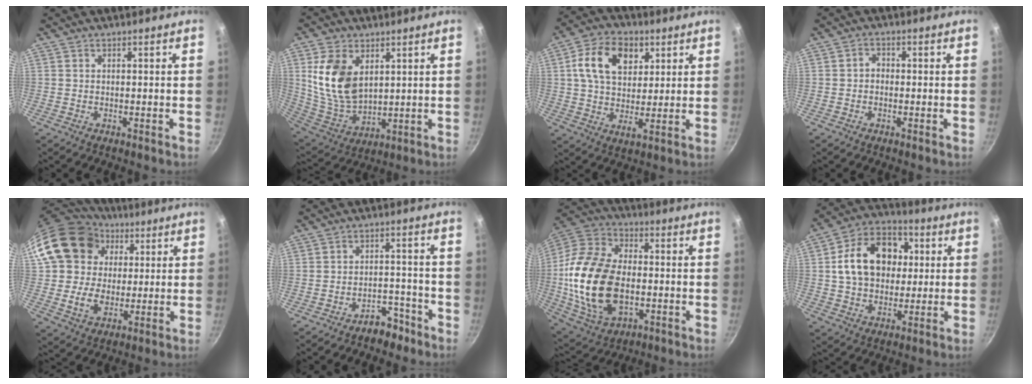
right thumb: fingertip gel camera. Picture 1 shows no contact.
{"total": 14.0, "force": [4.0, 9.1, 9.9], "torque": [-0.174, -0.030, 0.092]}
{"total": 13.5, "force": [4.5, 9.0, 9.0], "torque": [-0.135, -0.003, 0.066]}
{"total": 2.0, "force": [-0.4, 1.6, 1.0], "torque": [-0.010, 0.011, -0.010]}
{"total": 19.3, "force": [4.9, 16.1, 9.6], "torque": [-0.148, 0.013, 0.087]}
{"total": 5.3, "force": [-4.0, 2.9, 2.0], "torque": [-0.007, 0.049, -0.050]}
{"total": 23.3, "force": [-2.3, 14.9, 17.8], "torque": [-0.342, 0.019, -0.040]}
{"total": 17.2, "force": [2.8, 13.0, 11.0], "torque": [-0.148, 0.021, 0.035]}